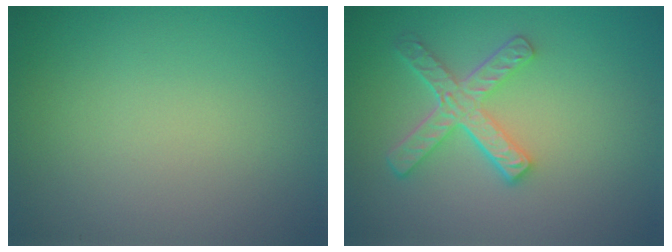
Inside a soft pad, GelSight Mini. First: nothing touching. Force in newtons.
{"total": 4.5, "press": 3.3, "slide": 3.0}